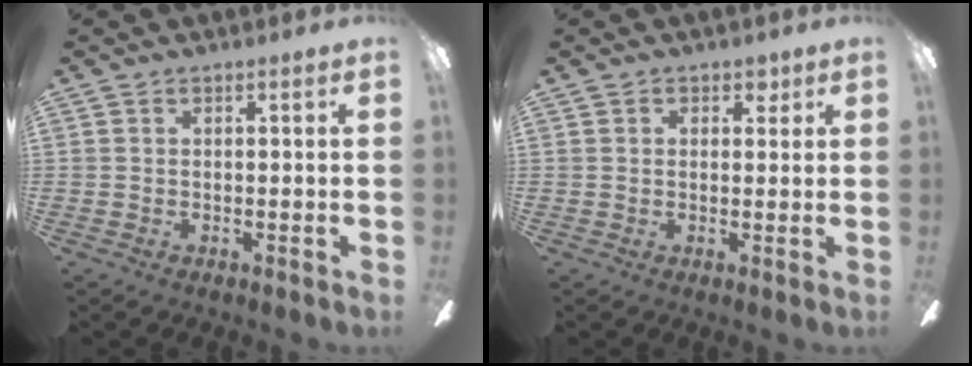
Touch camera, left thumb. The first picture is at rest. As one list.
[{"total": 2.1, "force": [1.1, 1.5, 1.0], "torque": [-0.005, 0.001, 0.015]}]